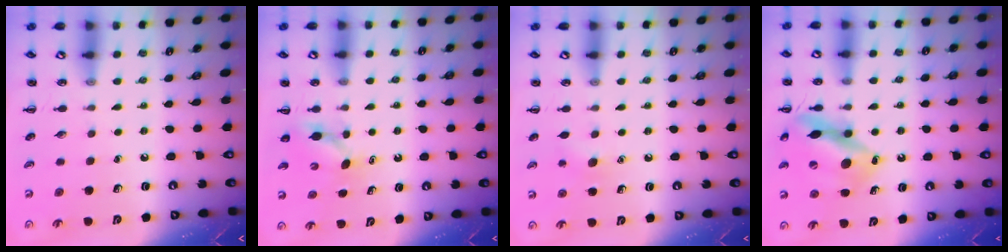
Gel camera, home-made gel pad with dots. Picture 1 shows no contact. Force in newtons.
{"total": 4.0, "press": 3.9, "slide": 1.1}
{"total": 5.6, "press": 5.4, "slide": 1.4}
{"total": 14.9, "press": 14.6, "slide": 2.9}